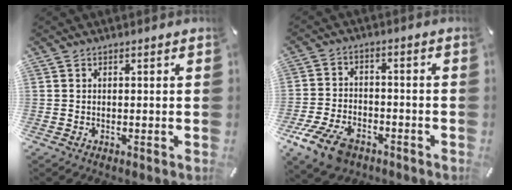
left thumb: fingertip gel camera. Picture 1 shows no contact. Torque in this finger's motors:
{"motor_torque": [-0.08, 0.54, 0.29, 0.15, 0.12]}